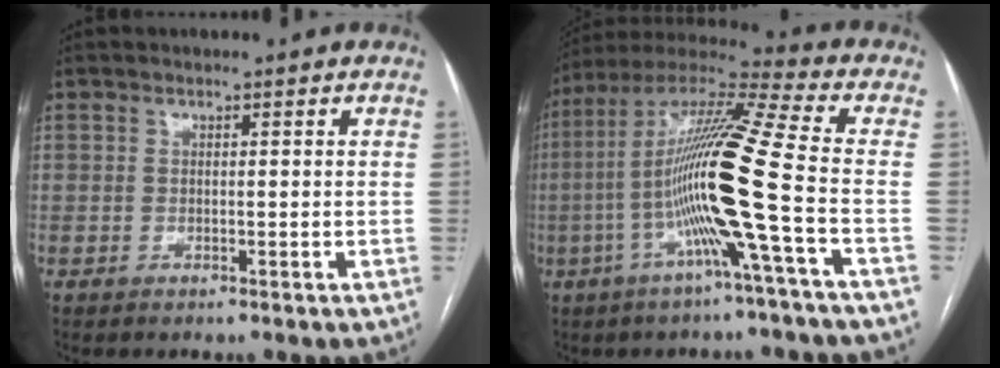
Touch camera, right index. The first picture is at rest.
{"total": 17.3, "force": [-4.1, -1.8, 16.8], "torque": [-0.317, 0.004, -0.092]}